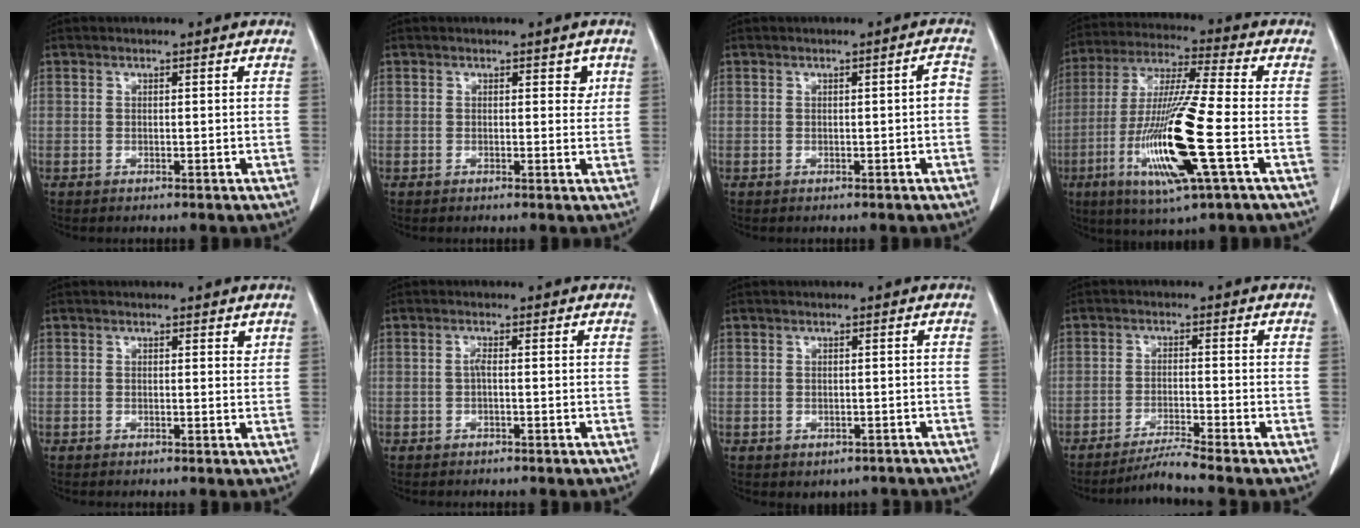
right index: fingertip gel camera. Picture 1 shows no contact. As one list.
[{"total": 2.0, "force": [0.9, 1.2, 1.3], "torque": [-0.009, -0.002, 0.009]}, {"total": 1.5, "force": [-0.3, 0.3, 1.4], "torque": [-0.015, 0.003, -0.004]}, {"total": 17.5, "force": [-5.1, 0.5, 16.8], "torque": [-0.345, -0.023, -0.097]}, {"total": 0.9, "force": [0.7, 0.4, 0.4], "torque": [-0.003, -0.003, 0.005]}, {"total": 0.9, "force": [-0.2, 0.1, 0.9], "torque": [-0.019, 0.001, -0.004]}, {"total": 2.7, "force": [-1.7, 2.0, 0.7], "torque": [-0.003, 0.005, -0.018]}, {"total": 4.3, "force": [-3.6, -1.9, 1.2], "torque": [-0.026, -0.022, -0.068]}]